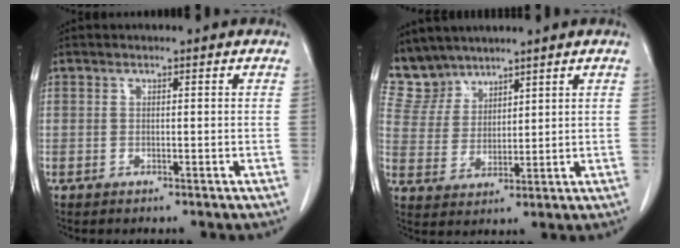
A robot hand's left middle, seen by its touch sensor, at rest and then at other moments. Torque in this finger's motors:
{"motor_torque": [0.04, -0.04, 0.01, -0.01]}